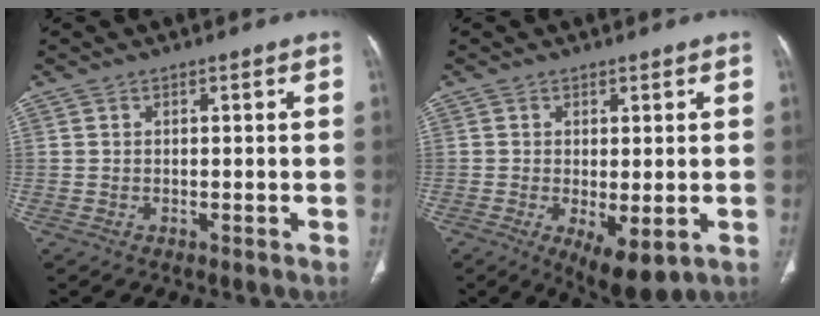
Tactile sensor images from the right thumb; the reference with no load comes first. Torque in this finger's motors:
{"motor_torque": [-0.39, -0.02, -0.14, 0.10, 0.05]}